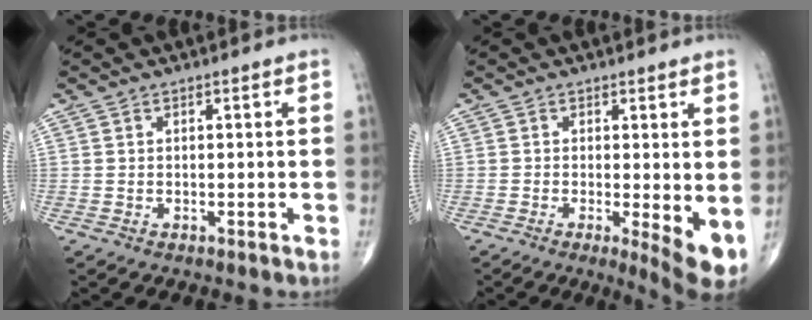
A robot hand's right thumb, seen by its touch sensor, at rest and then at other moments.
{"total": 6.4, "force": [-0.7, 1.6, 6.2], "torque": [-0.089, -0.017, -0.012]}